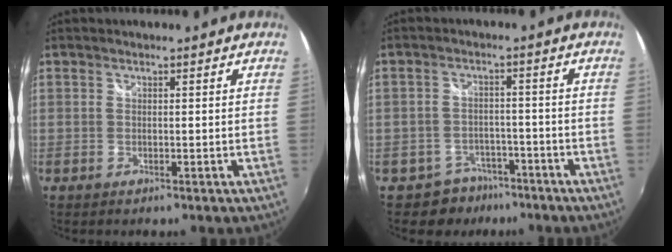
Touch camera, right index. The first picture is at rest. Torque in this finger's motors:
{"motor_torque": [0.00, -0.09, 0.01, 0.00]}